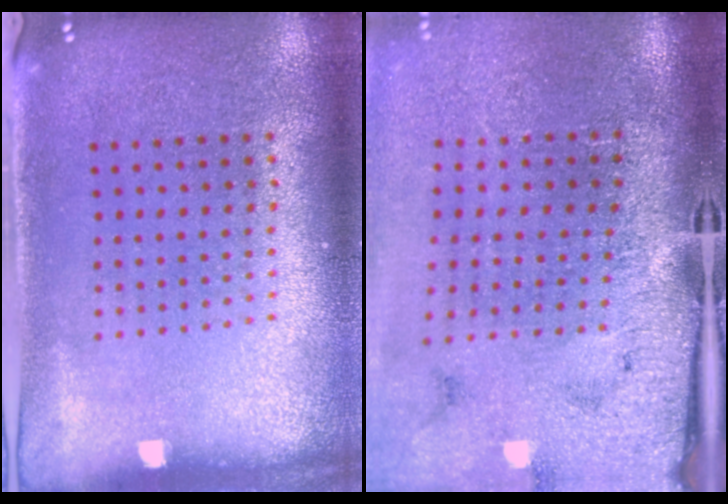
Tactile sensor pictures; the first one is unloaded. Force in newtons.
{"total": 4.7, "press": 3.6, "slide": 2.9}